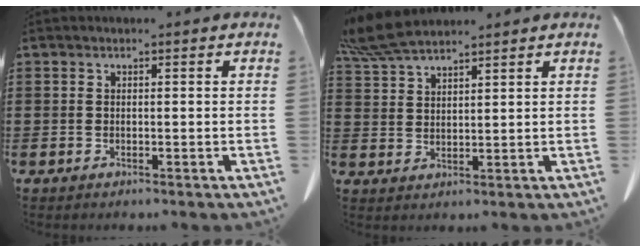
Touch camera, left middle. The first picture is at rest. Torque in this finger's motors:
{"motor_torque": [1.27, 0.87, 0.14, 0.05]}